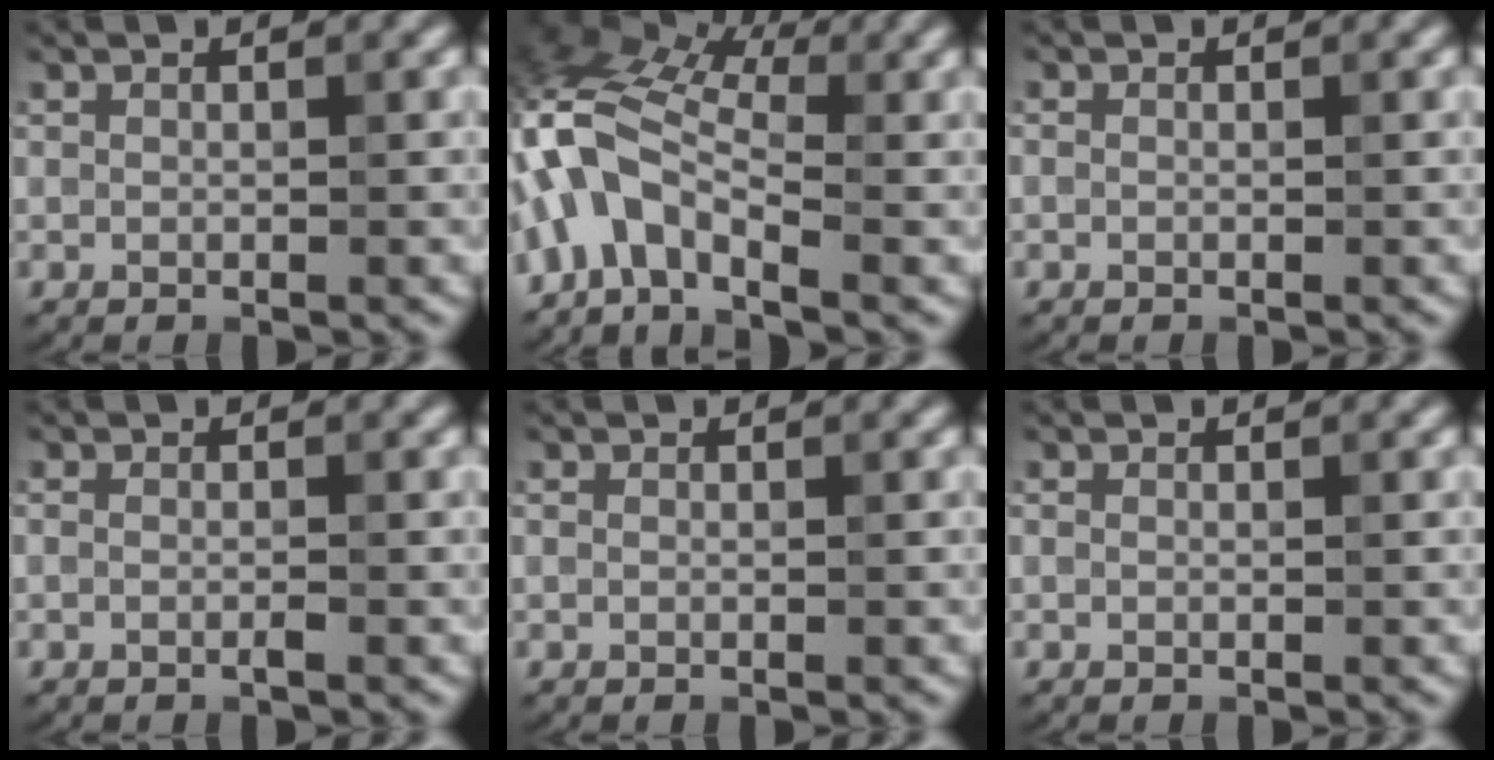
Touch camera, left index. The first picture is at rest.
{"total": 7.8, "force": [-2.8, 4.1, 6.0], "torque": [-0.122, 0.022, -0.081]}
{"total": 0.0}
{"total": 0.7, "force": [-0.4, 0.1, 0.5], "torque": [-0.011, -0.003, -0.009]}
{"total": 0.0}
{"total": 0.0}